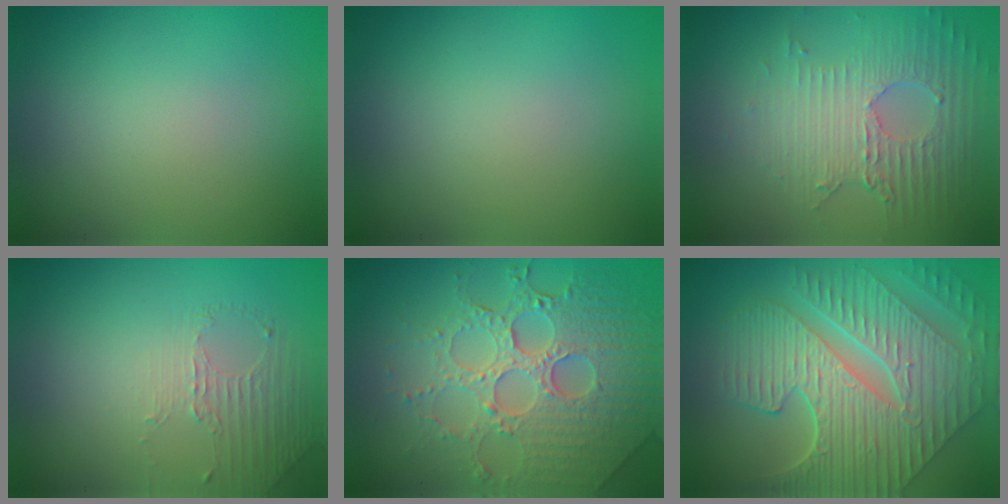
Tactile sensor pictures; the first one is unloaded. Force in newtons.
{"total": 0.0}
{"total": 5.2, "press": 3.4, "slide": 3.9}
{"total": 1.4, "press": 0.6, "slide": 1.2}
{"total": 7.9, "press": 5.8, "slide": 5.4}
{"total": 10.2, "press": 7.0, "slide": 7.4}